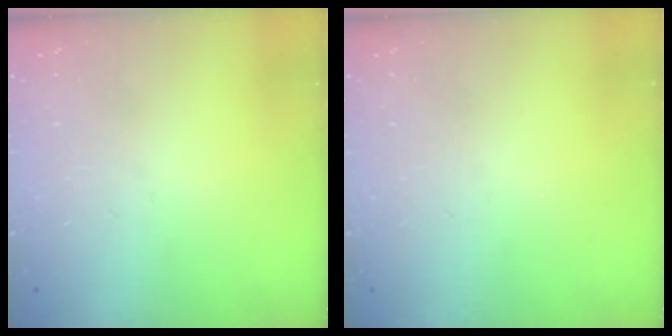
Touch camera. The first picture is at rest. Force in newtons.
{"total": 0.0}